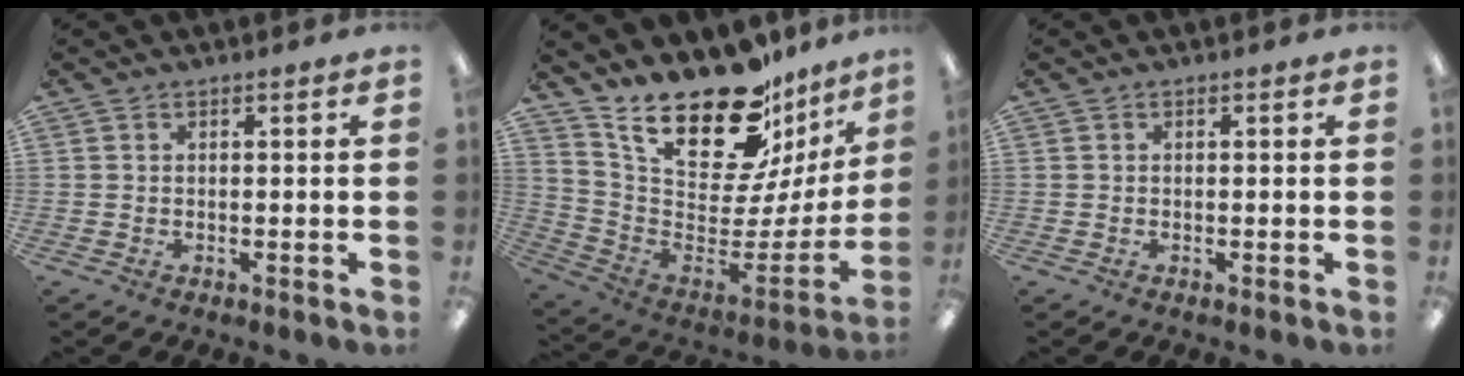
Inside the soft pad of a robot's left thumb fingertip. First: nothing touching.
{"total": 25.2, "force": [19.0, 9.4, 13.6], "torque": [-0.214, -0.144, 0.330]}
{"total": 0.0}